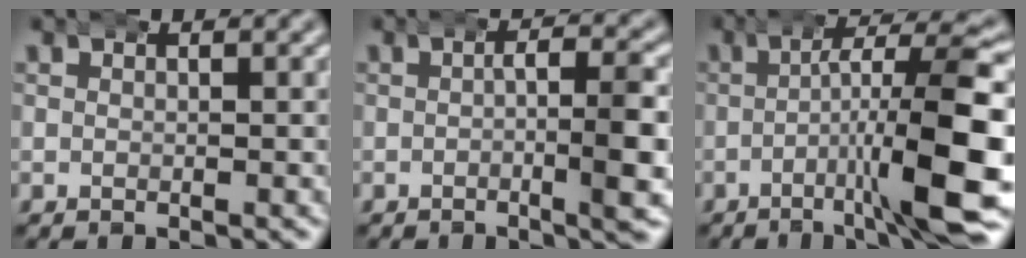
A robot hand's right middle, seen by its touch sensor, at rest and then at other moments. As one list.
[{"total": 4.5, "force": [-0.6, 0.7, 4.4], "torque": [-0.060, 0.008, -0.020]}, {"total": 8.7, "force": [-1.9, 1.4, 8.3], "torque": [-0.116, 0.006, -0.030]}]